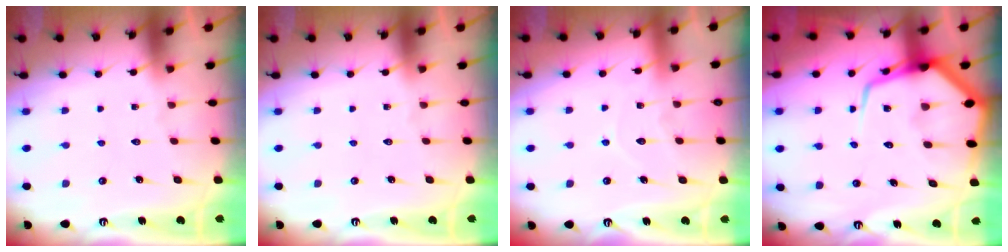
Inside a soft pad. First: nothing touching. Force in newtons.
{"total": 0.0}
{"total": 6.4, "press": 6.4, "slide": 0.7}
{"total": 12.4, "press": 12.3, "slide": 1.3}